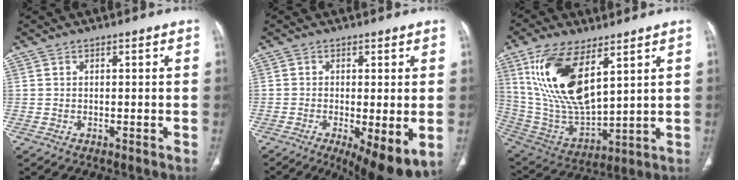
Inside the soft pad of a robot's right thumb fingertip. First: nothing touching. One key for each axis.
{"total": 10.2, "fx": -3.2, "fy": 3.0, "fz": 9.2, "tx": -0.140, "ty": -0.025, "tz": -0.046}
{"total": 19.3, "fx": 8.5, "fy": 8.5, "fz": 15.1, "tx": -0.287, "ty": -0.034, "tz": 0.179}